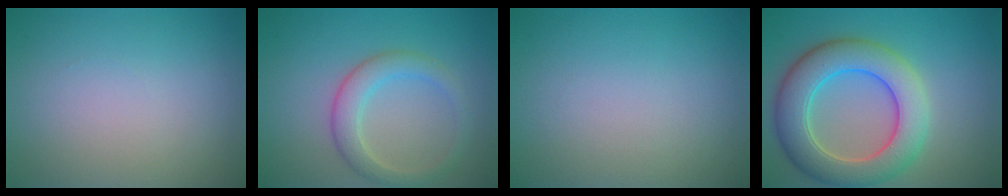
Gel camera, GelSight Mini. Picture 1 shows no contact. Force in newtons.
{"total": 3.1, "press": 3.1, "slide": 0.2}
{"total": 0.0}
{"total": 8.1, "press": 8.1, "slide": 0.5}